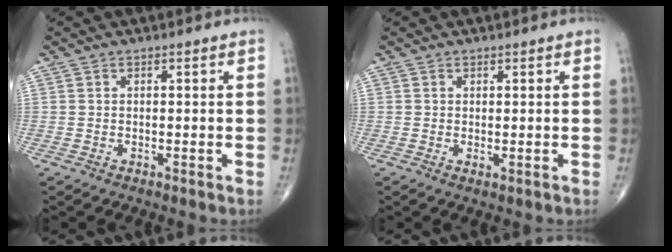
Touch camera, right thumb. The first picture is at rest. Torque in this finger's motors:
{"motor_torque": [-0.59, 0.21, -0.41, -0.22, -0.05]}